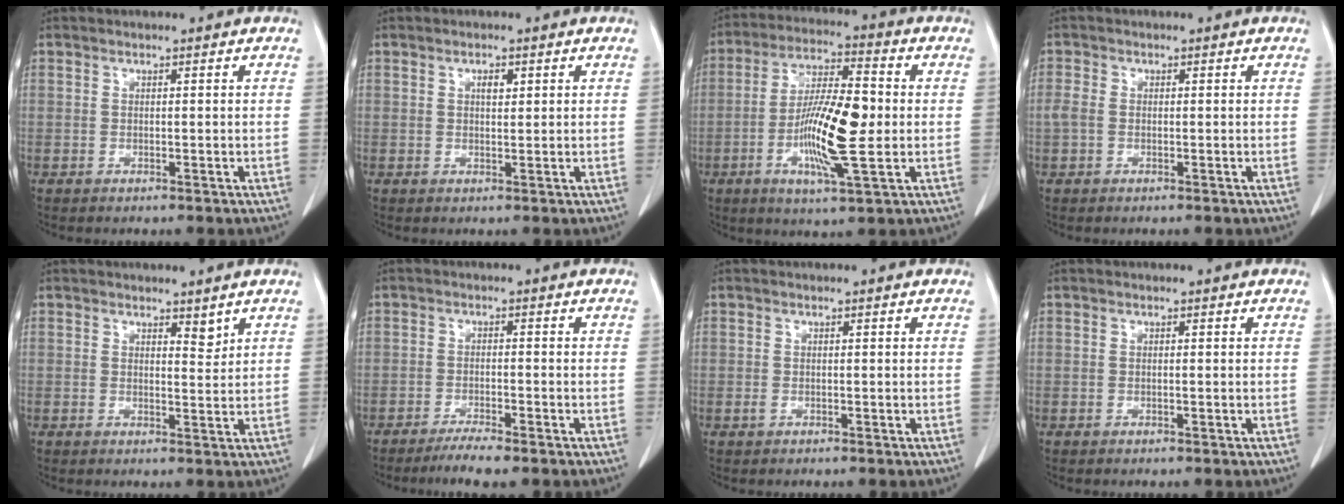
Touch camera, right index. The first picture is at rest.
{"total": 1.5, "force": [0.6, 0.7, 1.3], "torque": [-0.021, 0.000, 0.010]}
{"total": 13.9, "force": [-1.9, 2.4, 13.6], "torque": [-0.254, -0.001, -0.035]}
{"total": 1.9, "force": [-0.1, 1.3, 1.3], "torque": [-0.041, 0.008, -0.003]}
{"total": 1.9, "force": [1.5, 0.6, 1.0], "torque": [-0.013, -0.010, 0.025]}
{"total": 4.4, "force": [-3.5, 0.1, 2.7], "torque": [-0.048, -0.009, -0.061]}
{"total": 0.5, "force": [-0.1, 0.4, 0.2], "torque": [-0.006, 0.000, -0.002]}
{"total": 0.0}